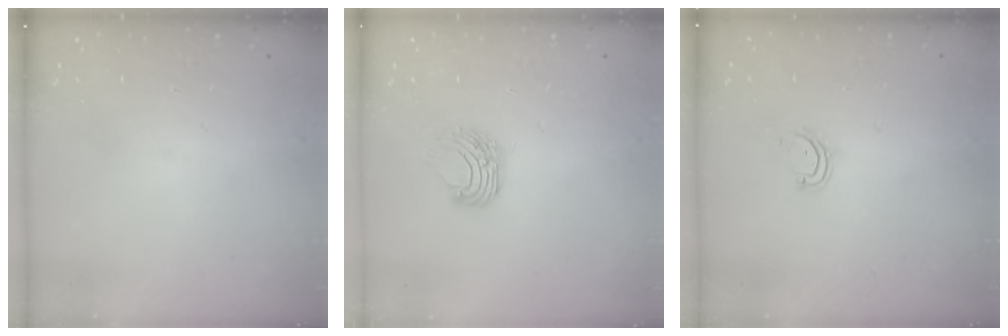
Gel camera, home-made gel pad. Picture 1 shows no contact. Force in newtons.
{"total": 7.5, "press": 7.5, "slide": 0.7}
{"total": 2.8, "press": 2.8, "slide": 0.3}